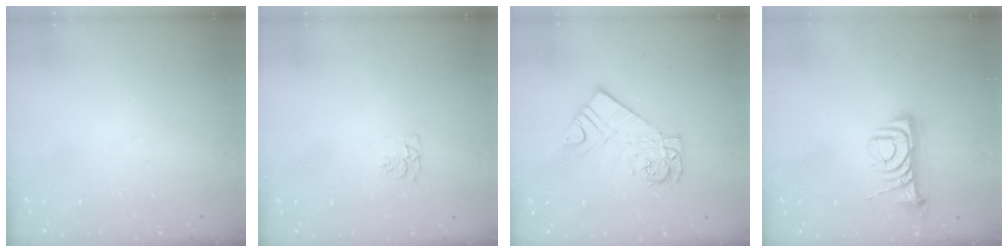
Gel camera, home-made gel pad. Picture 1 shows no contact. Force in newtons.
{"total": 4.9, "press": 4.9, "slide": 0.6}
{"total": 11.7, "press": 11.7, "slide": 1.0}
{"total": 8.2, "press": 8.2, "slide": 0.6}